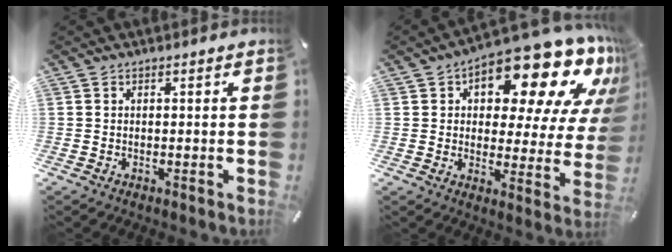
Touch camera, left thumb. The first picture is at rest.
{"total": 20.6, "force": [13.6, 8.9, 12.7], "torque": [-0.165, -0.106, 0.223]}